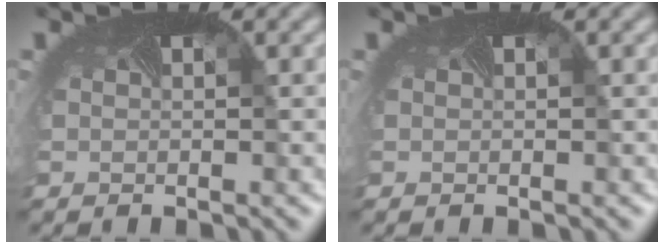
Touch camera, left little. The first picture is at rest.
{"total": 0.0}